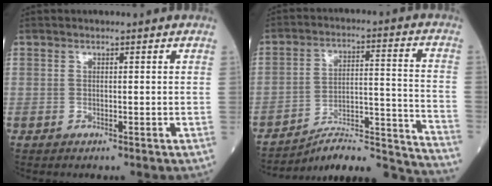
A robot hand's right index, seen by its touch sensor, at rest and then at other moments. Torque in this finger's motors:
{"motor_torque": [0.09, -0.01, 0.39, 0.07]}